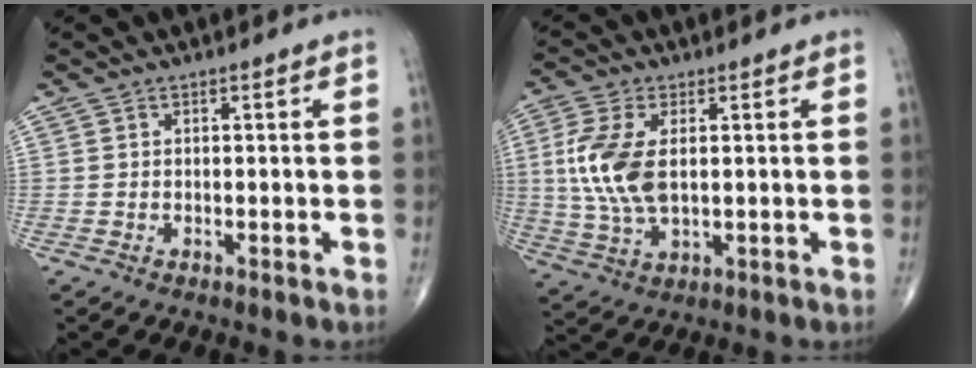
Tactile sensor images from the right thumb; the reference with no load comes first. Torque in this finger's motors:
{"motor_torque": [-0.74, 1.36, 1.21, 0.19, 0.37]}